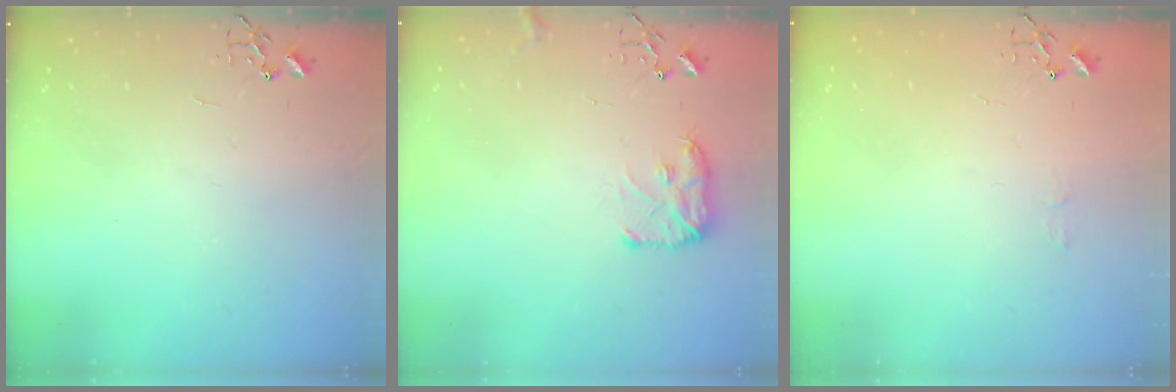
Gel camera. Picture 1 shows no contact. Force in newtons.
{"total": 8.9, "press": 8.8, "slide": 0.6}
{"total": 3.9, "press": 3.9, "slide": 0.5}